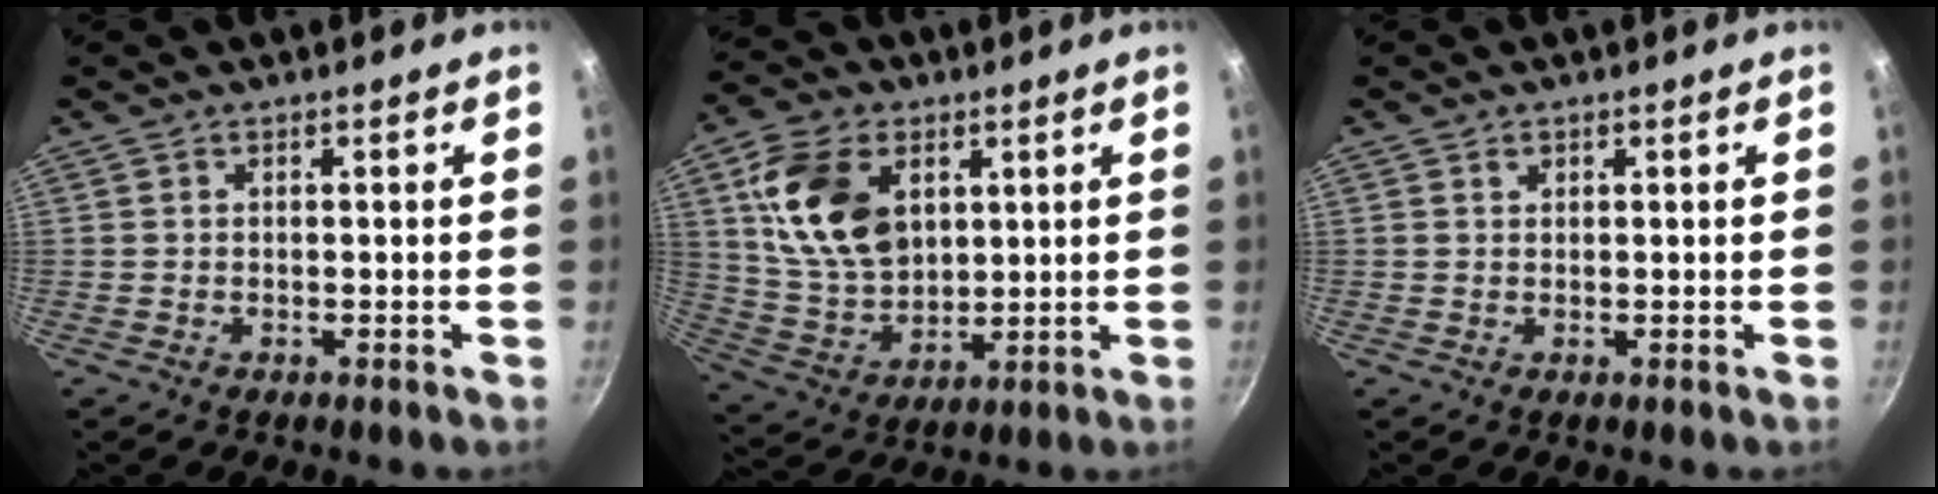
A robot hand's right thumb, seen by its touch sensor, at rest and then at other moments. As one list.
[{"total": 16.3, "force": [4.9, 11.1, 10.9], "torque": [-0.179, -0.015, 0.103]}, {"total": 0.7, "force": [0.4, 0.5, 0.2], "torque": [-0.002, 0.001, 0.008]}]